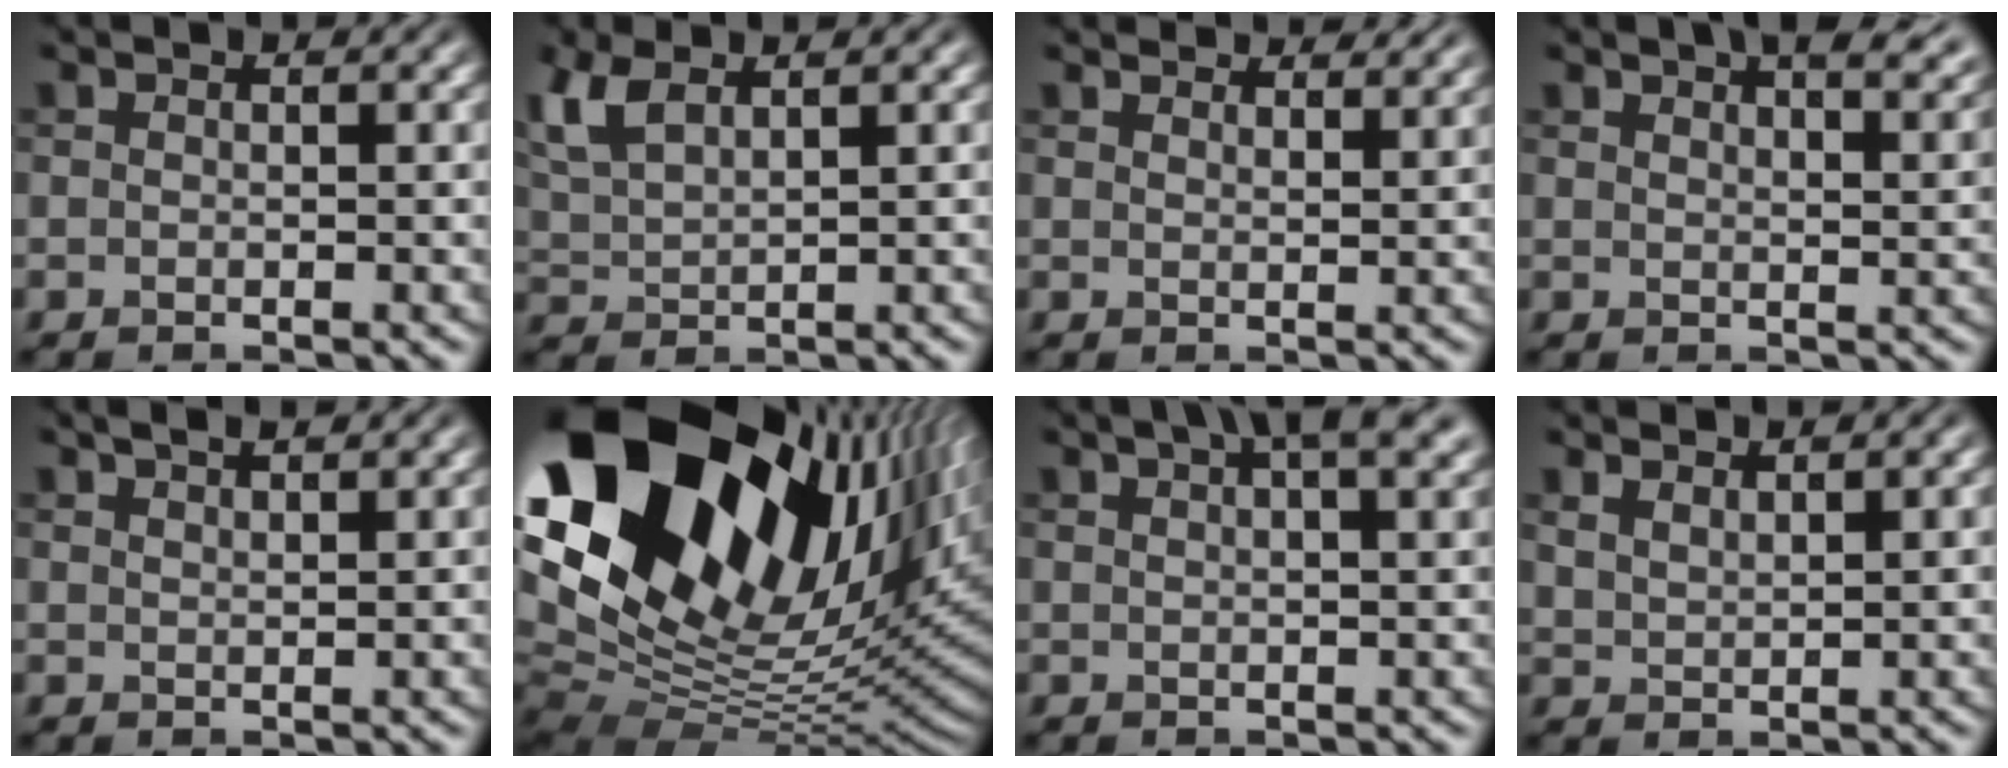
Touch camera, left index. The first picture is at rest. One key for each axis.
{"total": 4.4, "fx": 2.6, "fy": 2.0, "fz": 3.0, "tx": -0.081, "ty": 0.011, "tz": 0.055}
{"total": 4.8, "fx": 4.5, "fy": 0.9, "fz": 1.5, "tx": -0.021, "ty": 0.003, "tz": 0.049}
{"total": 7.1, "fx": 4.9, "fy": 2.8, "fz": 4.2, "tx": -0.022, "ty": 0.023, "tz": 0.048}
{"total": 2.4, "fx": 1.9, "fy": 0.6, "fz": 1.3, "tx": -0.006, "ty": 0.008, "tz": 0.022}
{"total": 22.5, "fx": 8.1, "fy": 12.9, "fz": 16.5, "tx": -0.315, "ty": 0.014, "tz": 0.158}
{"total": 6.3, "fx": 3.9, "fy": 2.0, "fz": 4.5, "tx": -0.041, "ty": 0.023, "tz": 0.044}
{"total": 1.9, "fx": 1.8, "fy": 0.3, "fz": 0.6, "tx": -0.011, "ty": 0.003, "tz": 0.037}